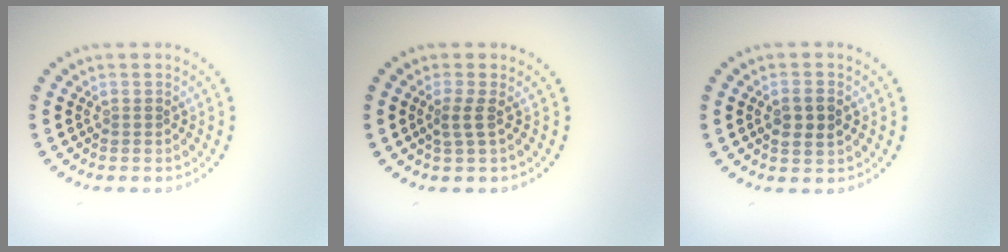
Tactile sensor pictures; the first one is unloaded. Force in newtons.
{"total": 1.7, "press": 1.1, "slide": 1.3}
{"total": 2.3, "press": 2.3, "slide": 0.4}